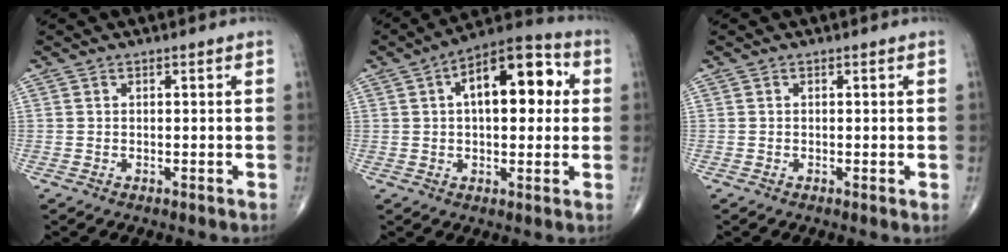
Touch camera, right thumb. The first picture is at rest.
{"total": 15.6, "force": [3.4, 7.7, 13.1], "torque": [-0.163, 0.026, 0.044]}
{"total": 0.6, "force": [0.0, 0.1, 0.6], "torque": [-0.013, -0.003, -0.003]}